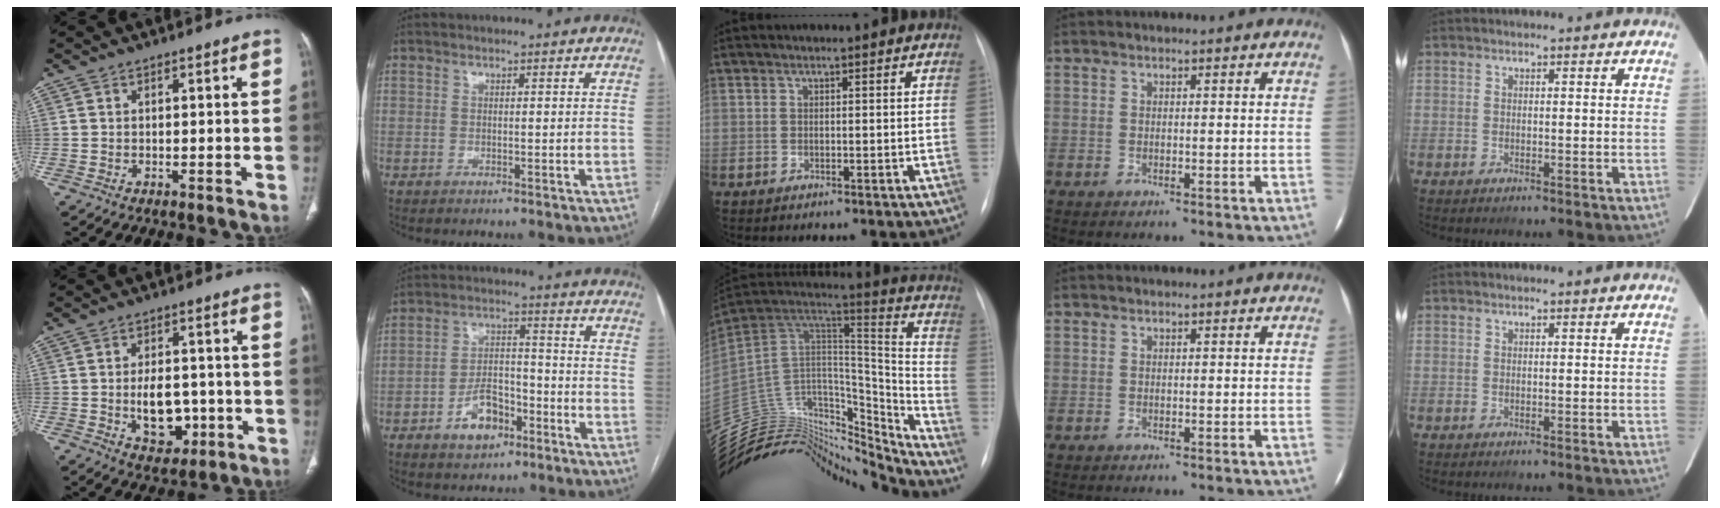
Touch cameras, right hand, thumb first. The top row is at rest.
{"thumb": {"total": 9.2, "force": [-1.8, 6.1, 6.7], "torque": [-0.075, 0.009, -0.014]}, "index": {"total": 7.8, "force": [-4.2, 4.2, 5.0], "torque": [-0.096, 0.017, -0.068]}, "middle": {"total": 31.1, "force": [-28.9, 7.6, 8.6], "torque": [-0.177, 0.039, -0.450]}}